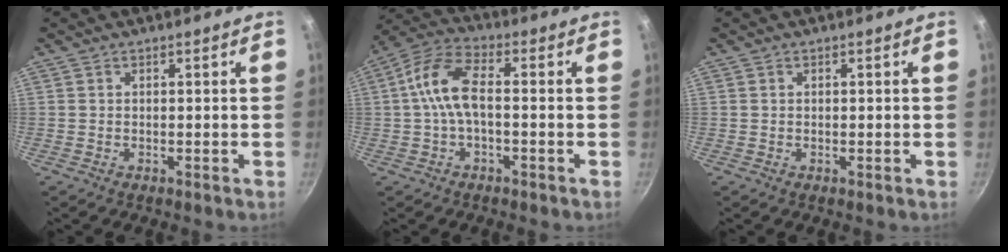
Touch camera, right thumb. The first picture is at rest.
{"total": 9.2, "force": [-0.7, 4.3, 8.1], "torque": [-0.168, 0.036, -0.027]}
{"total": 0.0}